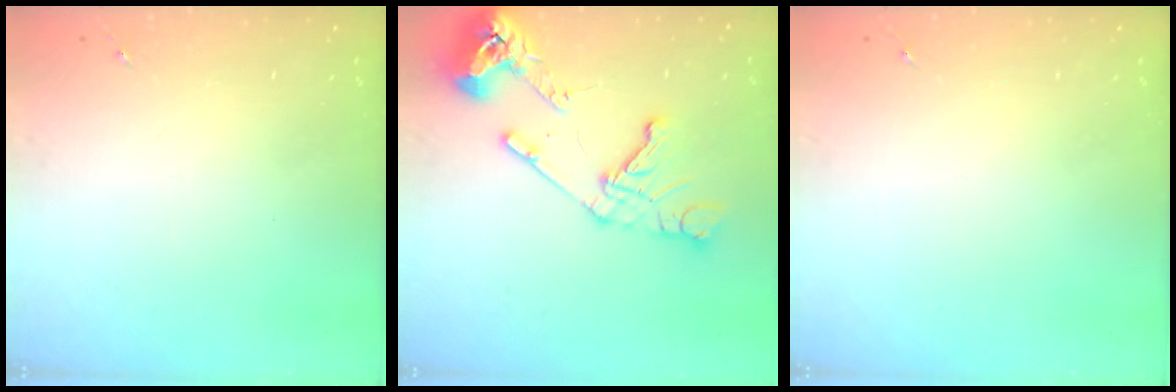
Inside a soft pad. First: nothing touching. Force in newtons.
{"total": 17.0, "press": 16.9, "slide": 1.9}
{"total": 0.0}